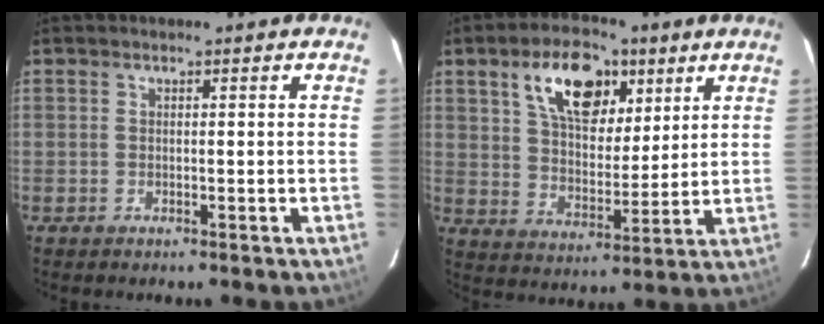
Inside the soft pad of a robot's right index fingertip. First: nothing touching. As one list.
[{"total": 14.4, "force": [7.3, 7.6, 9.9], "torque": [-0.165, 0.020, 0.127]}]